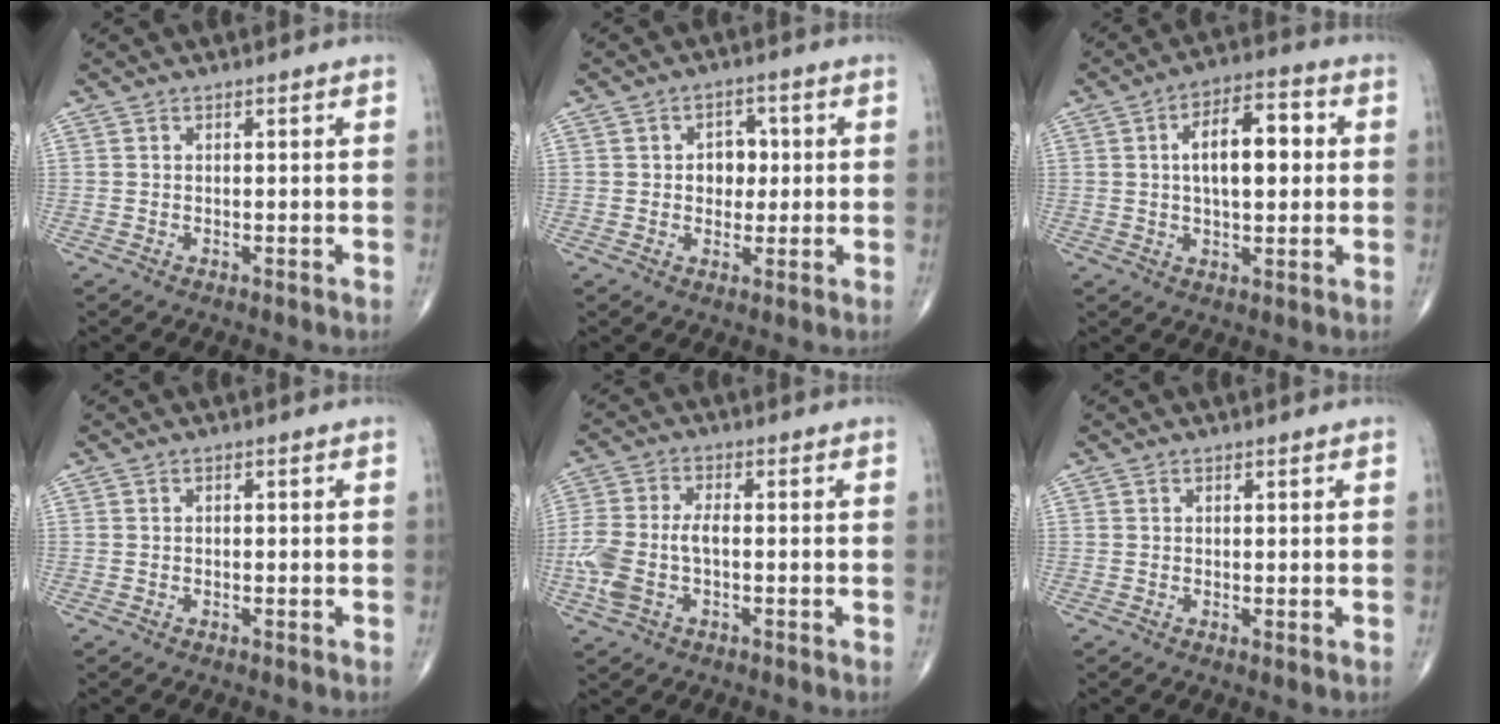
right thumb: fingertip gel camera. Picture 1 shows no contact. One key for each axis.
{"total": 3.8, "fx": 0.4, "fy": 3.0, "fz": 2.4, "tx": -0.009, "ty": 0.004, "tz": 0.002}
{"total": 11.5, "fx": 1.6, "fy": 5.5, "fz": 10.0, "tx": -0.140, "ty": 0.015, "tz": 0.021}
{"total": 0.0}
{"total": 8.8, "fx": -1.8, "fy": 4.8, "fz": 7.2, "tx": -0.181, "ty": 0.019, "tz": -0.036}
{"total": 0.6, "fx": 0.1, "fy": 0.2, "fz": 0.6, "tx": -0.011, "ty": -0.004, "tz": -0.001}